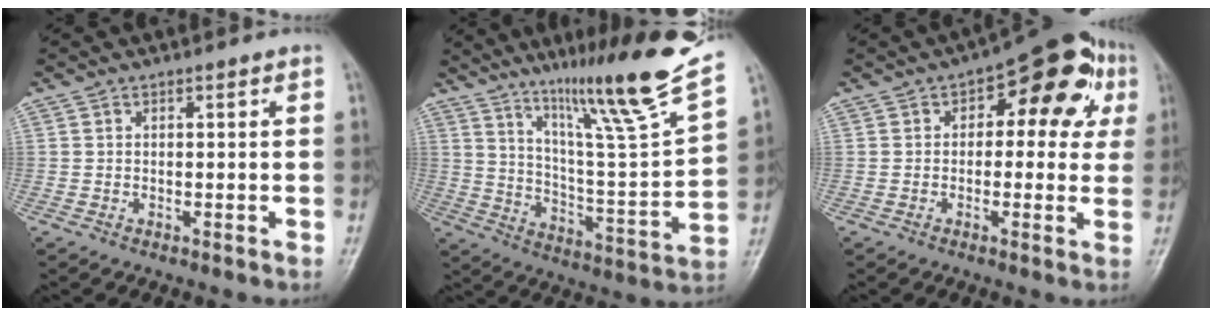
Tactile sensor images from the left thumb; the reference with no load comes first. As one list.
[{"total": 21.8, "force": [15.2, 0.6, 15.5], "torque": [-0.216, -0.079, 0.251]}, {"total": 14.0, "force": [3.8, 7.7, 11.1], "torque": [-0.082, 0.029, 0.039]}]